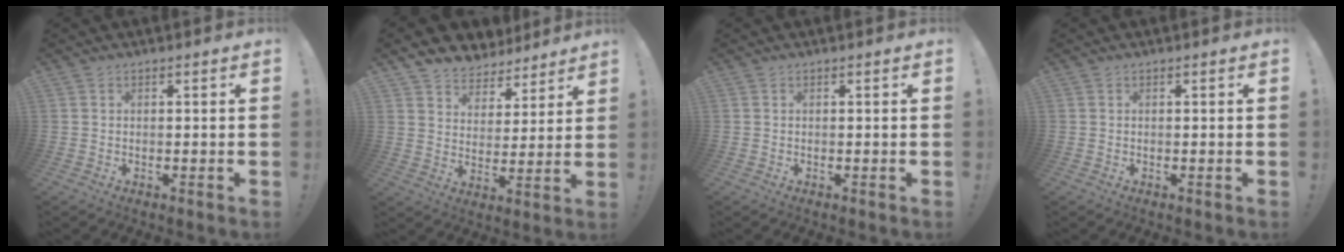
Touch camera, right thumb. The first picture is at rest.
{"total": 6.7, "force": [5.1, 4.2, 0.7], "torque": [-0.015, -0.051, 0.101]}
{"total": 0.0}
{"total": 0.0}